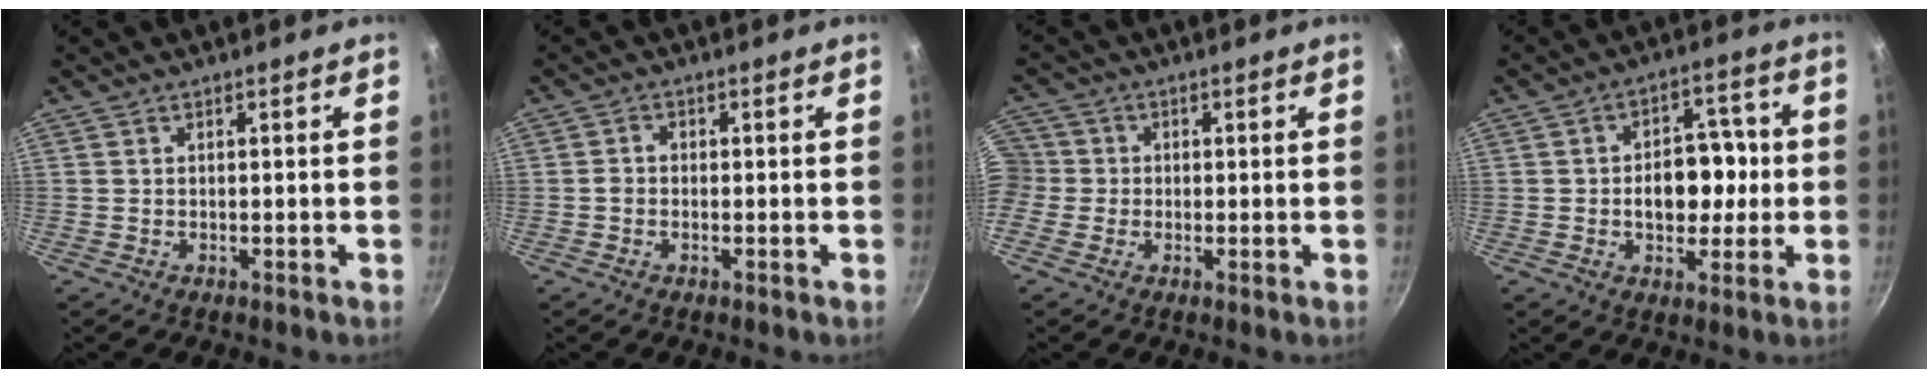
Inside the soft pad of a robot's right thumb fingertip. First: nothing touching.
{"total": 1.5, "force": [-0.4, 1.2, 0.9], "torque": [-0.009, 0.005, -0.012]}
{"total": 9.6, "force": [0.1, 8.8, 3.6], "torque": [-0.096, 0.029, 0.002]}
{"total": 10.6, "force": [-0.6, 7.1, 7.9], "torque": [-0.072, 0.024, -0.011]}